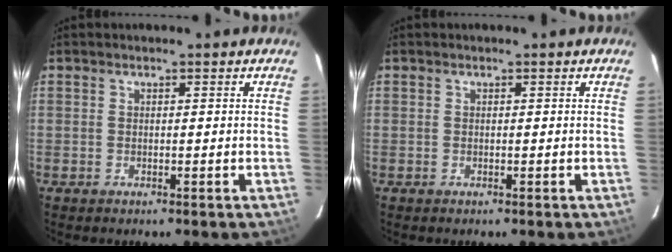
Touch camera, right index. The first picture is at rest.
{"total": 0.0}